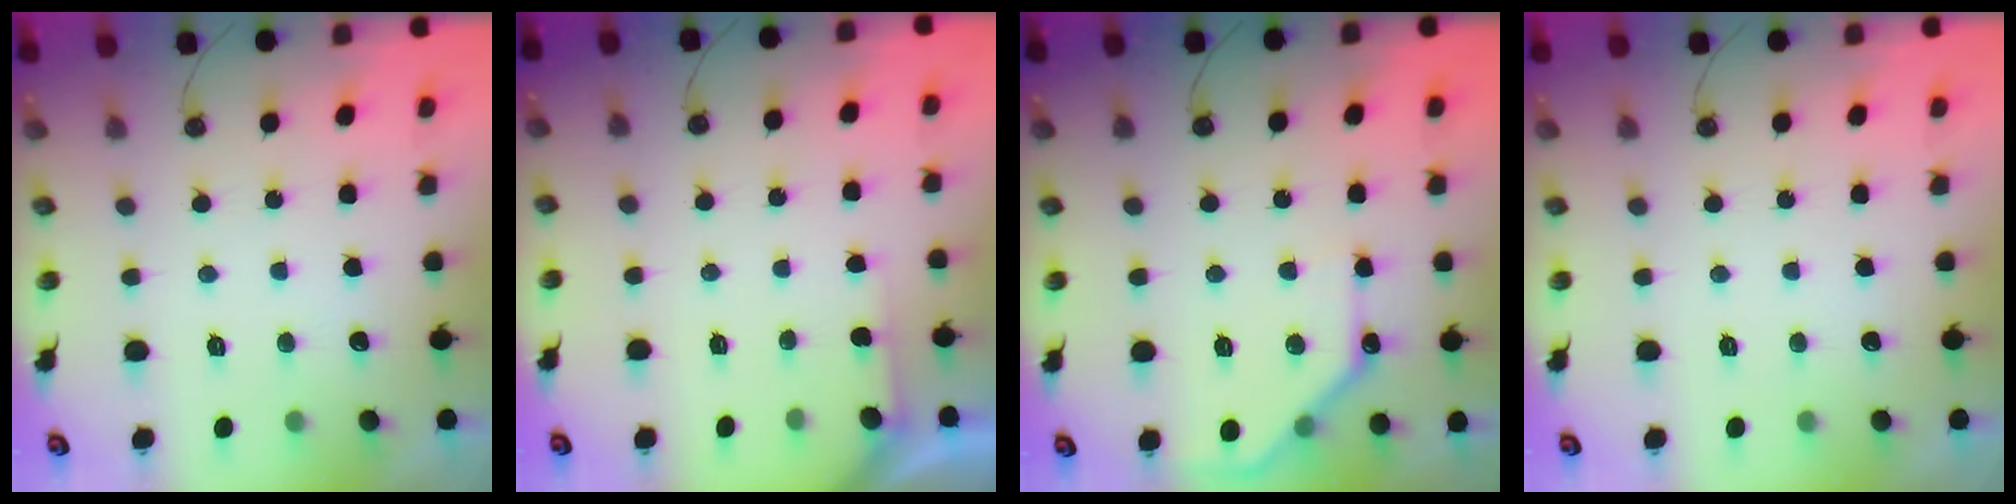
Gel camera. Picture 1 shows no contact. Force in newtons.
{"total": 1.5, "press": 1.5, "slide": 0.2}
{"total": 10.5, "press": 10.5, "slide": 0.4}
{"total": 0.0}